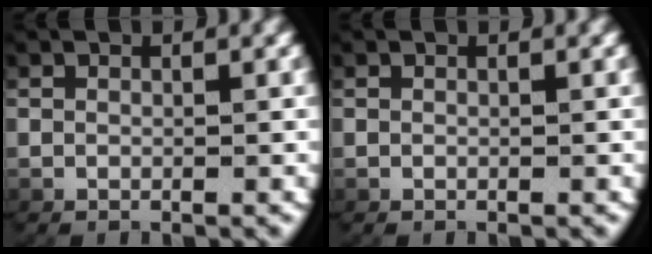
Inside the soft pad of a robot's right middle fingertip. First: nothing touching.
{"total": 0.0}